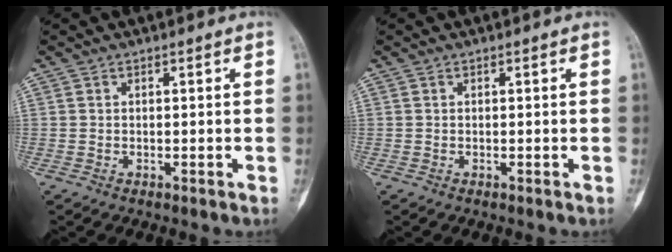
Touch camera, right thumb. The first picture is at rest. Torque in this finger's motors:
{"motor_torque": [-0.01, 0.01, 0.00, 0.00, 0.00]}